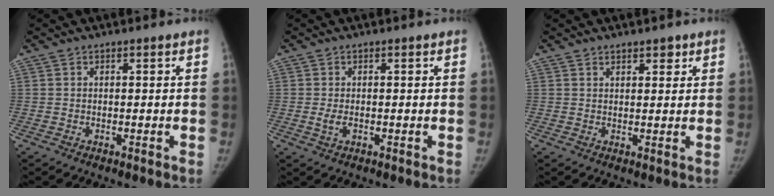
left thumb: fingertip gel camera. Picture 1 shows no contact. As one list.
[{"total": 1.9, "force": [-0.3, 1.0, 1.6], "torque": [-0.037, -0.005, -0.007]}, {"total": 2.5, "force": [1.8, 1.2, 1.3], "torque": [-0.004, -0.009, 0.025]}]